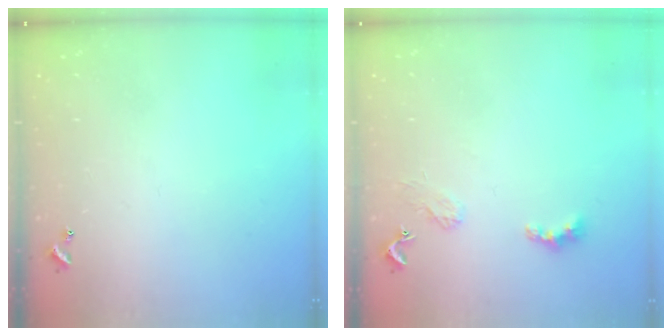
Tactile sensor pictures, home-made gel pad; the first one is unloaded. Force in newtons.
{"total": 2.4, "press": 2.3, "slide": 0.5}